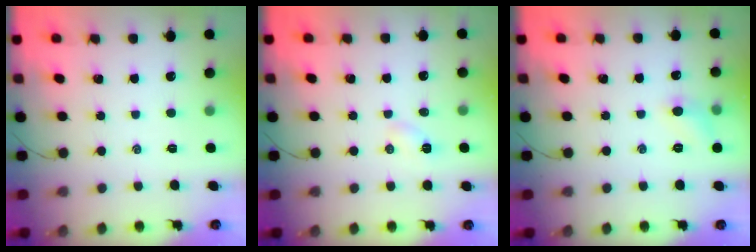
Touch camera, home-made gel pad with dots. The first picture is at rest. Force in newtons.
{"total": 3.2, "press": 3.0, "slide": 0.9}
{"total": 5.5, "press": 5.3, "slide": 1.4}